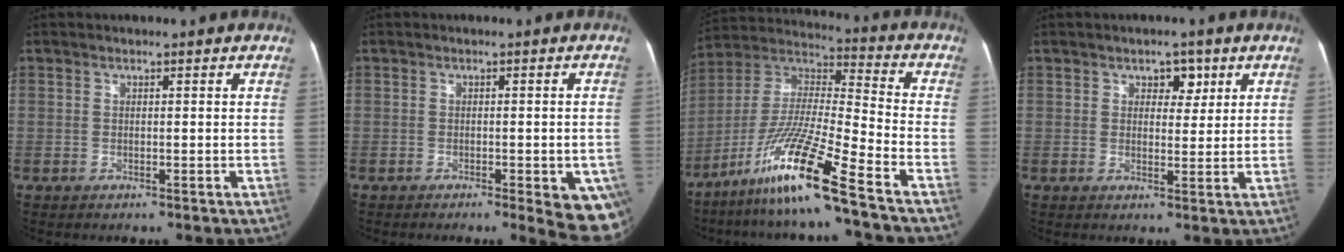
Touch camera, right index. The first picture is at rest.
{"total": 8.9, "force": [-4.2, 2.2, 7.5], "torque": [-0.060, -0.004, -0.049]}
{"total": 17.2, "force": [-11.1, -1.2, 13.1], "torque": [-0.279, -0.023, -0.205]}
{"total": 3.4, "force": [1.7, 2.2, 2.0], "torque": [-0.021, 0.006, 0.024]}